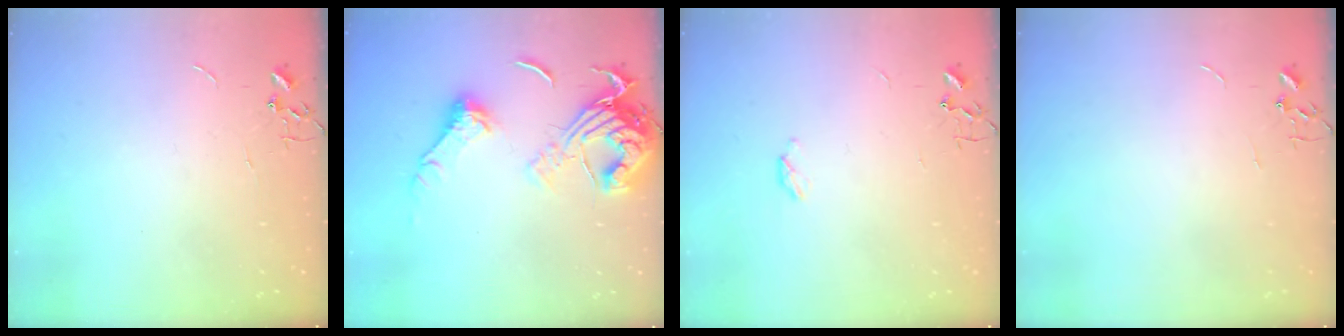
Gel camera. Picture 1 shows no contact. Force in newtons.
{"total": 16.8, "press": 16.7, "slide": 1.8}
{"total": 3.4, "press": 3.4, "slide": 0.5}
{"total": 0.0}